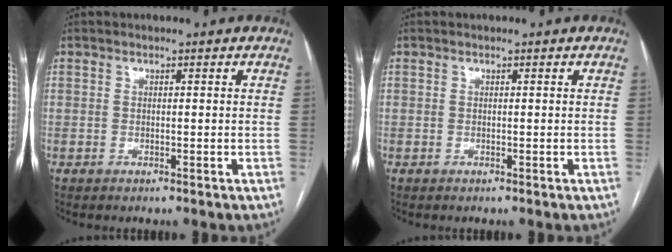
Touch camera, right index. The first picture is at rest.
{"total": 0.0}